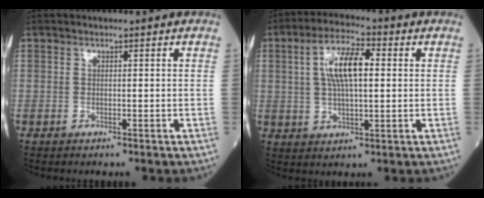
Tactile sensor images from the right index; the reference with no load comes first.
{"total": 8.8, "force": [1.7, 2.7, 8.2], "torque": [-0.159, 0.017, 0.030]}